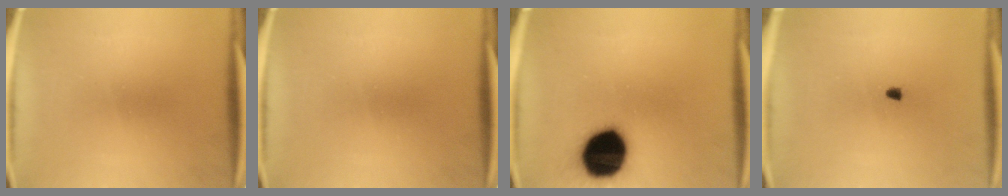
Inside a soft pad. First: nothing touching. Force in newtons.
{"total": 0.0}
{"total": 19.6}
{"total": 1.0}